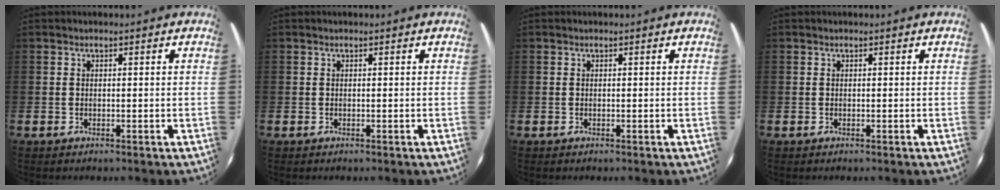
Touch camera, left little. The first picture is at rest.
{"total": 0.0}
{"total": 0.0}
{"total": 0.0}